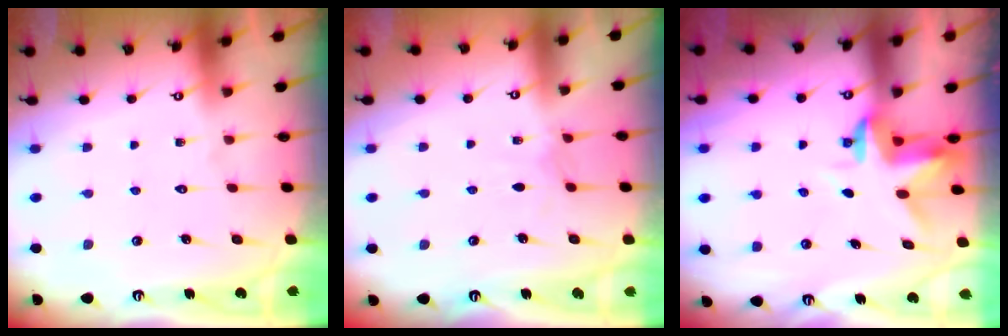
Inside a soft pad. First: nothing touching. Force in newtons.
{"total": 3.0, "press": 3.0, "slide": 0.3}
{"total": 3.2, "press": 3.2, "slide": 0.5}